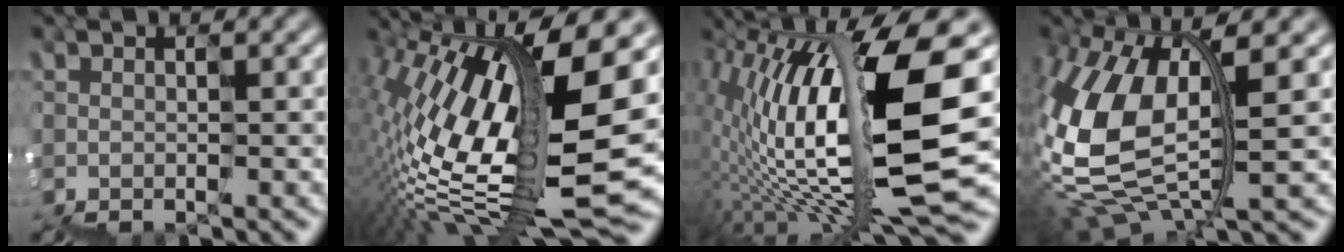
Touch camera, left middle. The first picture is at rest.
{"total": 14.3, "force": [0.8, 5.1, 13.3], "torque": [-0.268, 0.011, 0.006]}
{"total": 14.7, "force": [0.9, 4.7, 13.9], "torque": [-0.269, 0.015, 0.021]}
{"total": 7.7, "force": [1.1, 4.2, 6.4], "torque": [-0.182, -0.010, 0.027]}